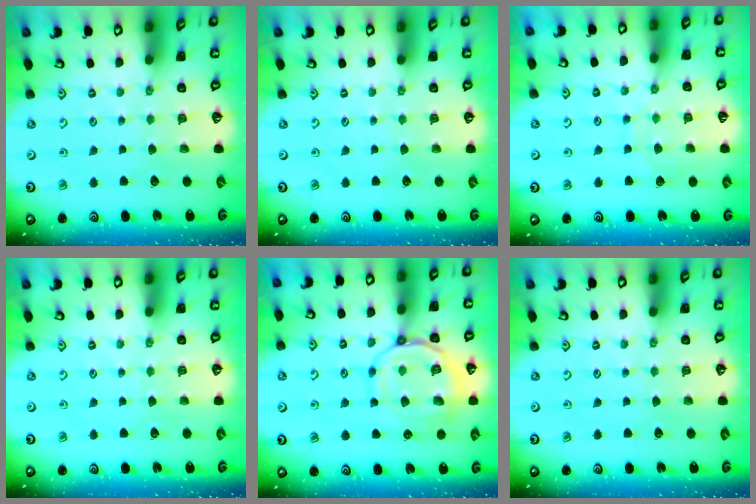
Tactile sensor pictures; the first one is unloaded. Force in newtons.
{"total": 0.0}
{"total": 6.8, "press": 6.8, "slide": 0.1}
{"total": 0.0}
{"total": 12.5, "press": 12.5, "slide": 1.2}
{"total": 0.0}